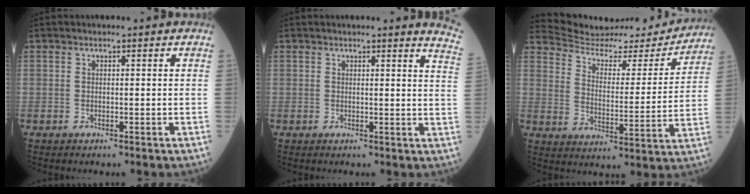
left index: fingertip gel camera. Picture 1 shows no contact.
{"total": 6.5, "force": [6.3, -0.3, 1.7], "torque": [-0.010, -0.051, 0.034]}
{"total": 19.0, "force": [18.3, 3.3, 3.6], "torque": [-0.059, -0.035, 0.249]}